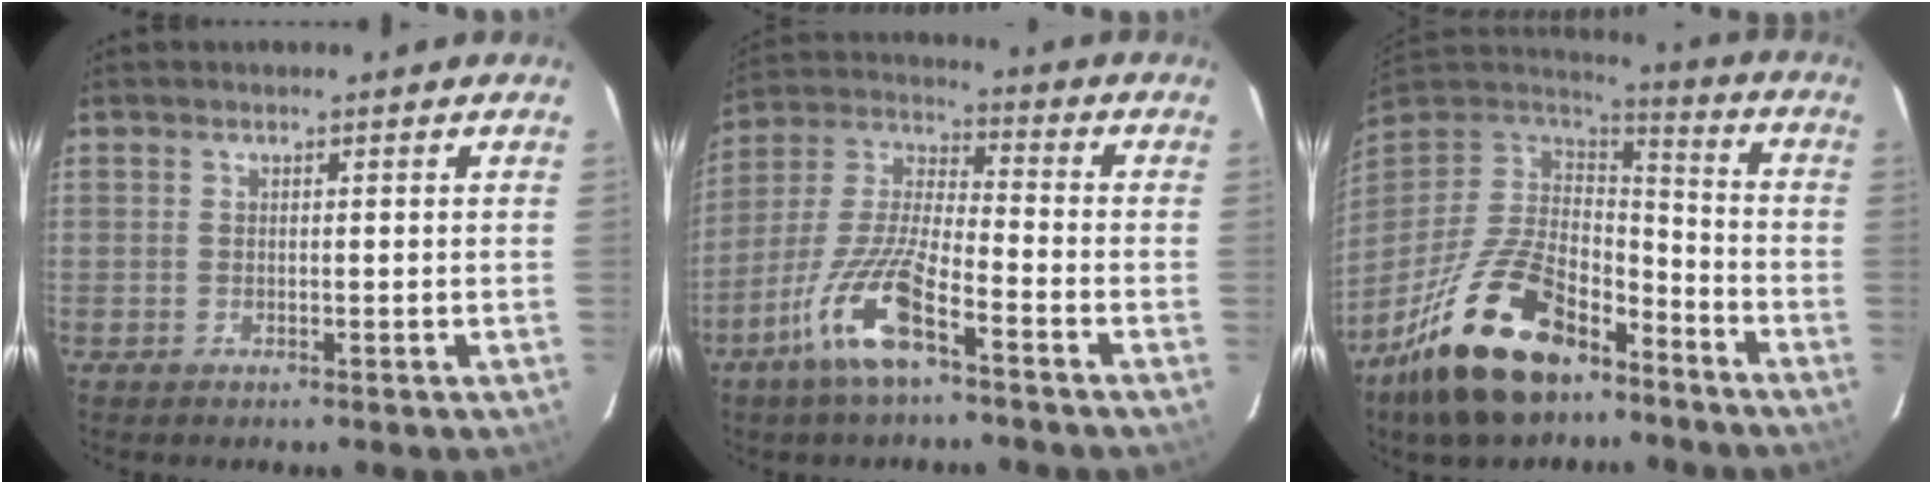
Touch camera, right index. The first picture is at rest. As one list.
[{"total": 13.4, "force": [-7.9, 2.8, 10.5], "torque": [-0.227, -0.010, -0.156]}, {"total": 23.2, "force": [-14.6, 11.5, 13.9], "torque": [-0.281, -0.003, -0.239]}]